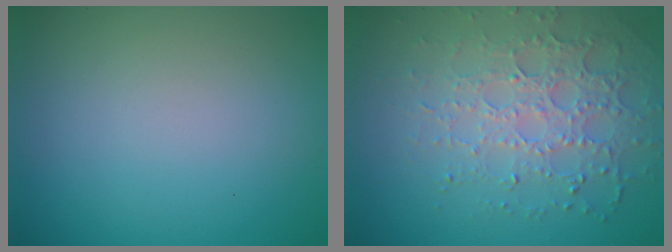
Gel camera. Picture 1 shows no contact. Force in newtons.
{"total": 4.6, "press": 4.0, "slide": 2.2}